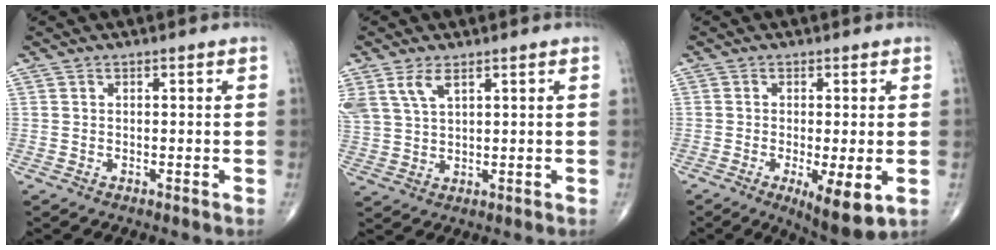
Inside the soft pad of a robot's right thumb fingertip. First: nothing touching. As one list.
[{"total": 6.2, "force": [3.4, 2.9, 4.3], "torque": [-0.098, -0.003, 0.077]}, {"total": 8.3, "force": [-2.4, 2.2, 7.7], "torque": [-0.118, -0.023, -0.035]}]